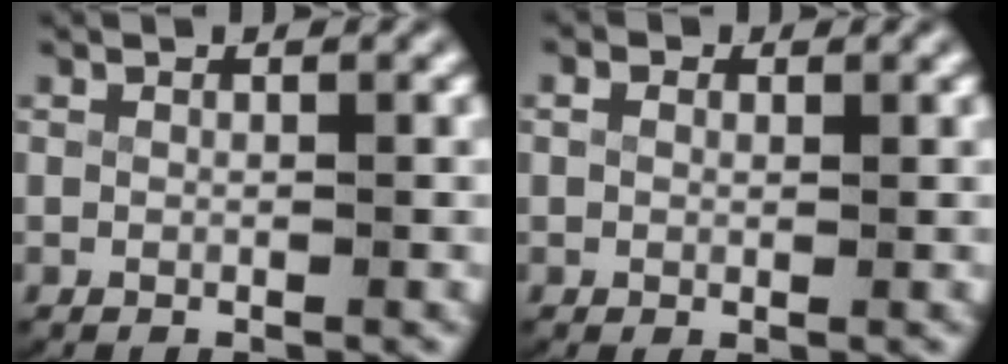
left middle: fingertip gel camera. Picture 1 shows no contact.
{"total": 0.8, "force": [0.4, 0.5, 0.5], "torque": [-0.011, -0.008, 0.013]}